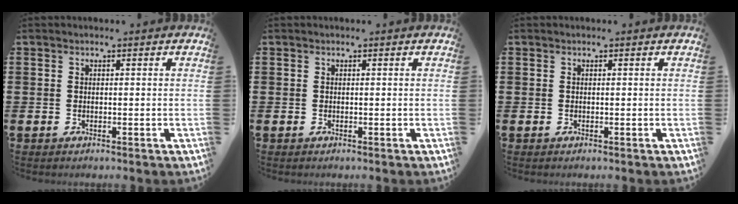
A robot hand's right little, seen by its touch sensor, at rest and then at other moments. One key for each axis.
{"total": 0.0}
{"total": 0.0}